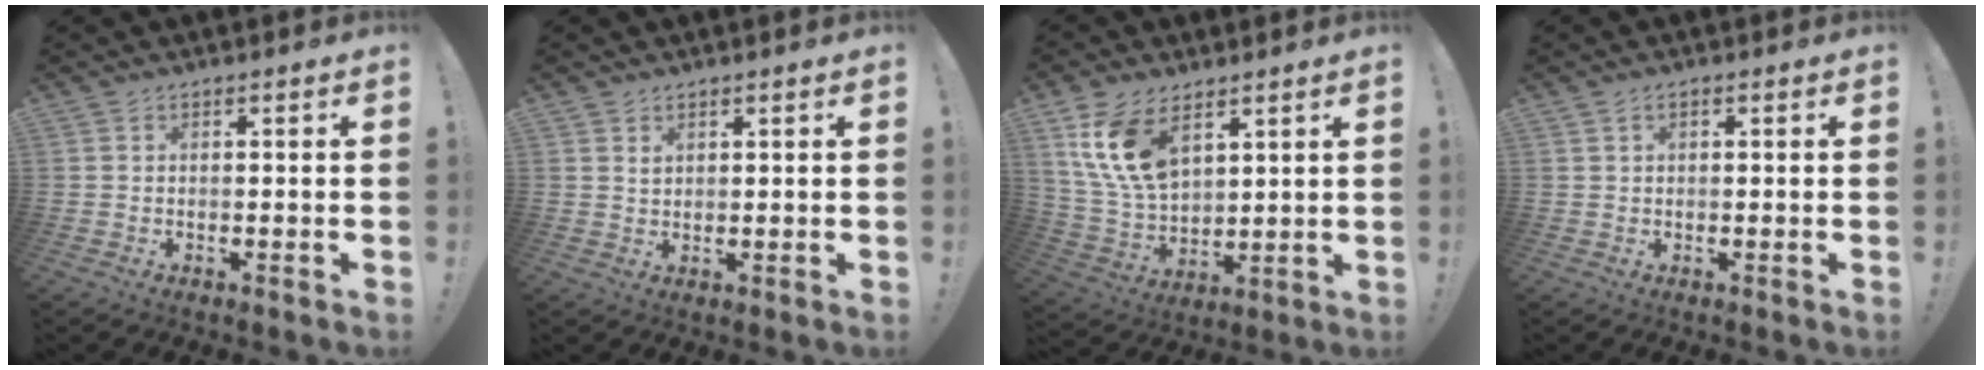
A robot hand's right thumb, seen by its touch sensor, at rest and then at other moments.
{"total": 1.5, "force": [1.1, 1.0, 0.4], "torque": [0.001, -0.005, 0.020]}
{"total": 14.2, "force": [7.4, 8.2, 8.8], "torque": [-0.191, -0.030, 0.141]}
{"total": 0.9, "force": [0.3, 0.7, 0.5], "torque": [-0.003, 0.000, 0.004]}